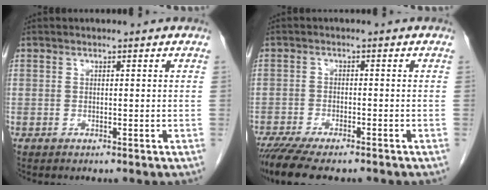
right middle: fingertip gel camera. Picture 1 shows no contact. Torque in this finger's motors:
{"motor_torque": [0.68, -0.60, 0.10, 0.08]}